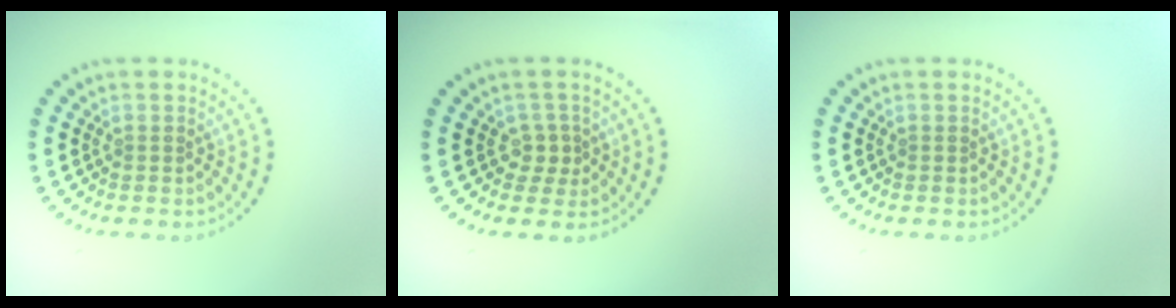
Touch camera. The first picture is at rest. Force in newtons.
{"total": 1.6, "press": 1.2, "slide": 1.0}
{"total": 0.0}